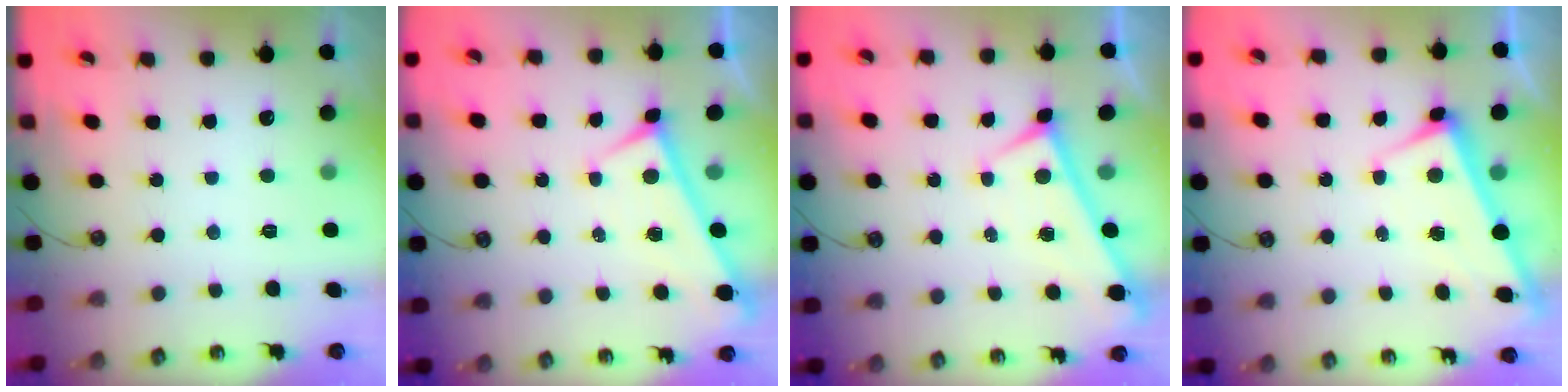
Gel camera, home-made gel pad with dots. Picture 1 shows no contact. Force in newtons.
{"total": 0.0}
{"total": 0.0}
{"total": 2.7, "press": 2.7, "slide": 0.4}